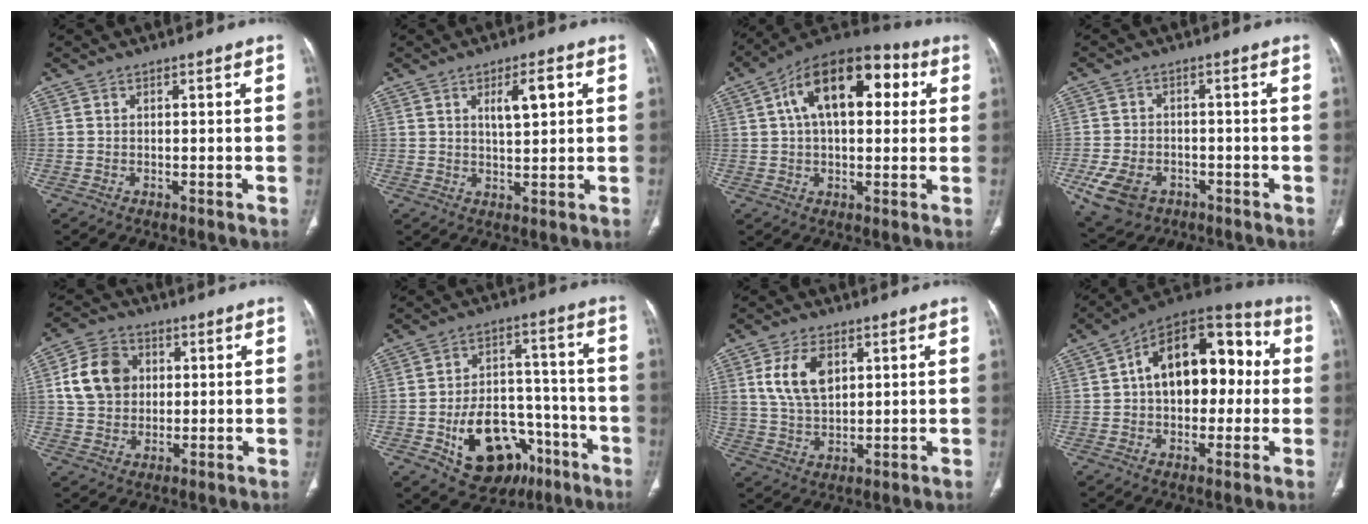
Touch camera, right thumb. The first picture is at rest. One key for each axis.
{"total": 5.6, "fx": 2.0, "fy": 2.0, "fz": 4.9, "tx": -0.075, "ty": -0.006, "tz": 0.036}
{"total": 18.9, "fx": 5.0, "fy": 10.4, "fz": 15.0, "tx": -0.211, "ty": 0.028, "tz": 0.067}
{"total": 9.6, "fx": -4.2, "fy": 6.9, "fz": 5.1, "tx": -0.103, "ty": 0.018, "tz": -0.061}
{"total": 11.0, "fx": 2.1, "fy": 9.0, "fz": 6.0, "tx": -0.091, "ty": 0.006, "tz": 0.034}
{"total": 18.4, "fx": -8.0, "fy": 12.2, "fz": 11.3, "tx": -0.139, "ty": 0.056, "tz": -0.107}
{"total": 10.1, "fx": 3.5, "fy": 6.1, "fz": 7.2, "tx": -0.127, "ty": -0.009, "tz": 0.074}
{"total": 20.3, "fx": 2.1, "fy": 12.5, "fz": 15.8, "tx": -0.200, "ty": 0.047, "tz": 0.025}